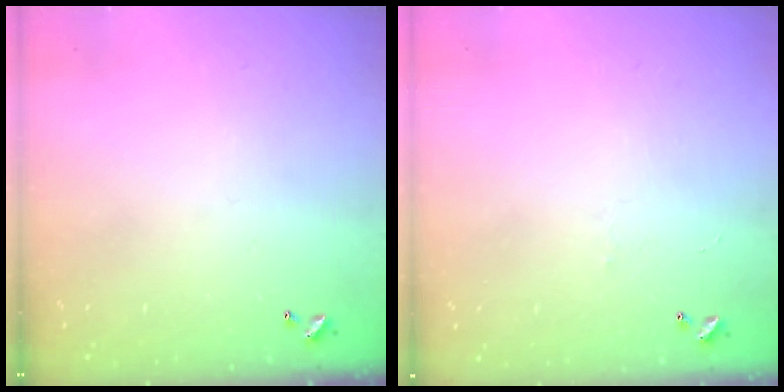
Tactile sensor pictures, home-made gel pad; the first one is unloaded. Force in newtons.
{"total": 2.7, "press": 2.6, "slide": 0.5}